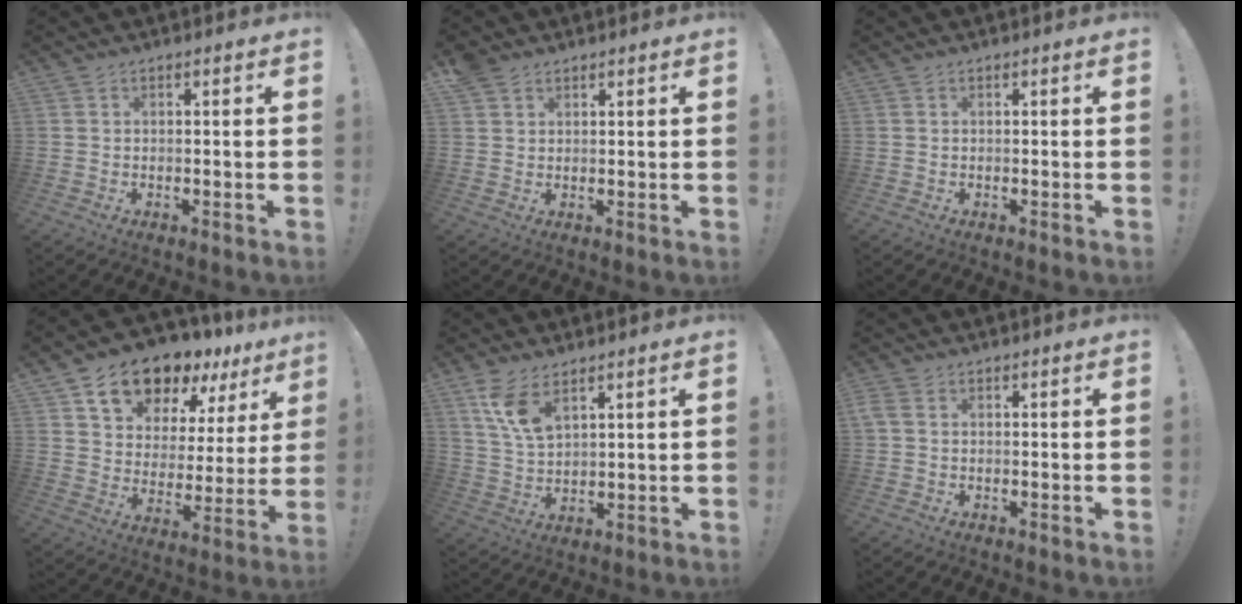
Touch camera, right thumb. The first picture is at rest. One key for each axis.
{"total": 3.4, "fx": 2.5, "fy": 2.2, "fz": 0.9, "tx": -0.013, "ty": -0.011, "tz": 0.046}
{"total": 0.0}
{"total": 15.8, "fx": 13.0, "fy": 6.9, "fz": 5.8, "tx": -0.096, "ty": -0.102, "tz": 0.231}
{"total": 8.5, "fx": 5.6, "fy": 3.5, "fz": 5.3, "tx": -0.108, "ty": -0.028, "tz": 0.103}
{"total": 0.9, "fx": 0.4, "fy": 0.6, "fz": 0.6, "tx": -0.016, "ty": 0.004, "tz": 0.008}